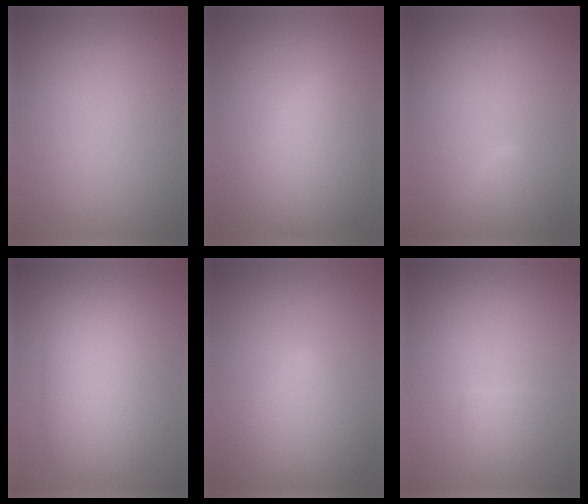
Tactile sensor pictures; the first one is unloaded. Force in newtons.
{"total": 6.5, "press": 6.5, "slide": 0.2}
{"total": 2.4, "press": 2.4, "slide": 0.1}
{"total": 5.1, "press": 5.1, "slide": 0.4}
{"total": 5.7, "press": 5.7, "slide": 0.2}
{"total": 1.4, "press": 1.4, "slide": 0.1}